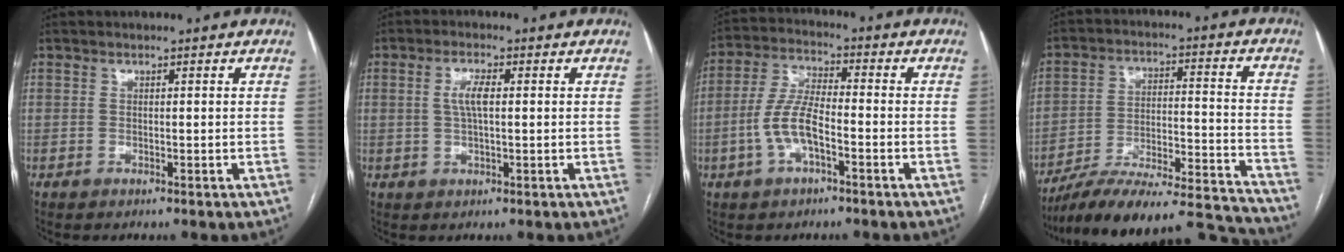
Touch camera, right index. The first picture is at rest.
{"total": 3.7, "force": [0.6, 0.9, 3.6], "torque": [-0.072, 0.005, 0.011]}
{"total": 7.8, "force": [-2.6, 2.5, 6.9], "torque": [-0.156, 0.011, -0.051]}
{"total": 24.4, "force": [-22.7, 2.3, 8.5], "torque": [-0.095, 0.010, -0.337]}